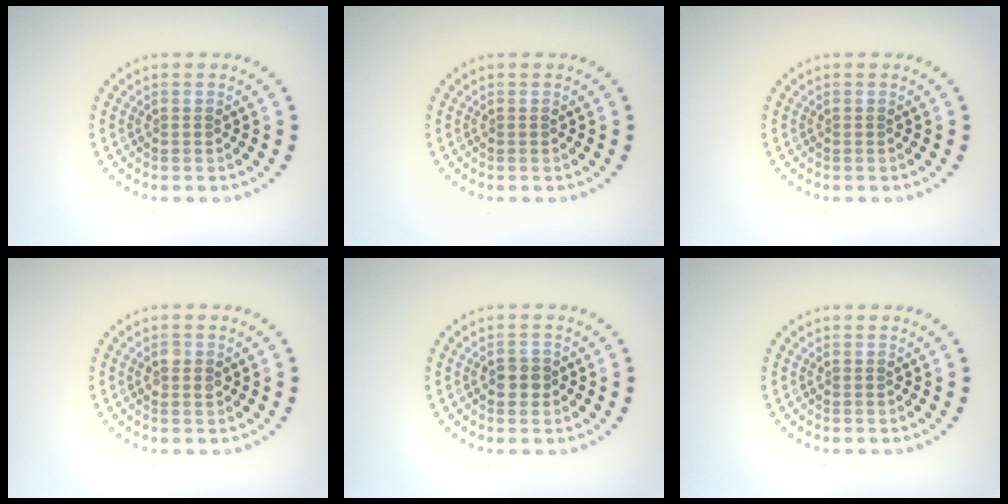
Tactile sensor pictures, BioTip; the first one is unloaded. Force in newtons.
{"total": 0.0}
{"total": 0.0}
{"total": 1.2, "press": 1.2, "slide": 0.3}
{"total": 1.7, "press": 1.6, "slide": 0.6}
{"total": 0.0}